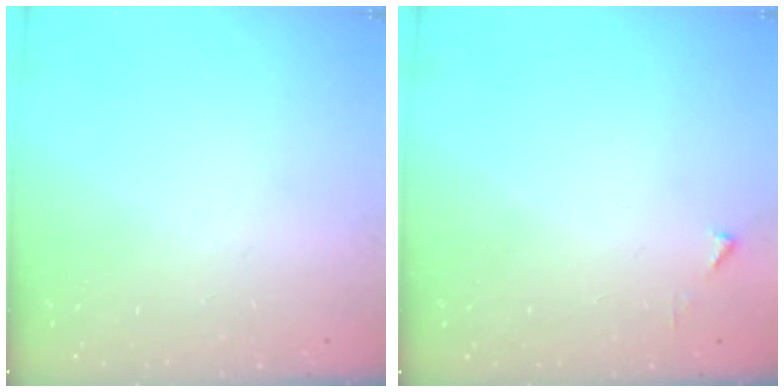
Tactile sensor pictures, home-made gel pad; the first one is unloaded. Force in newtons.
{"total": 3.2, "press": 3.2, "slide": 0.3}